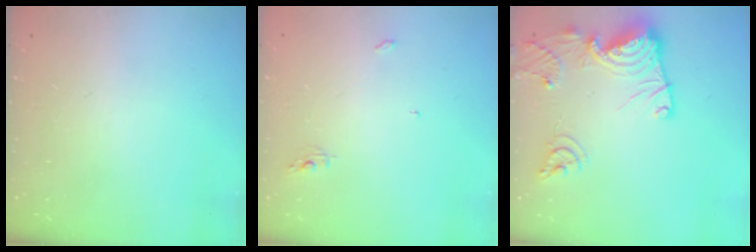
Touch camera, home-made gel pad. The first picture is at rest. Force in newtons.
{"total": 3.4, "press": 3.4, "slide": 0.0}
{"total": 16.7, "press": 16.7, "slide": 1.2}